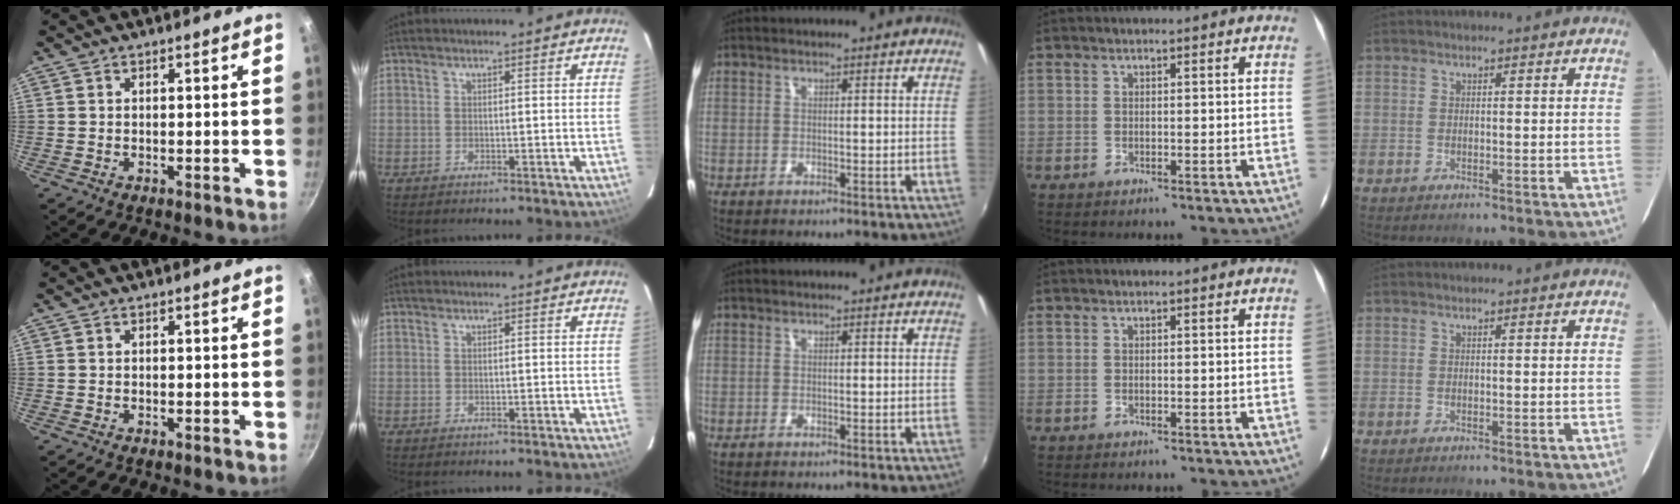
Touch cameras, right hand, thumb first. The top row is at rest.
{}